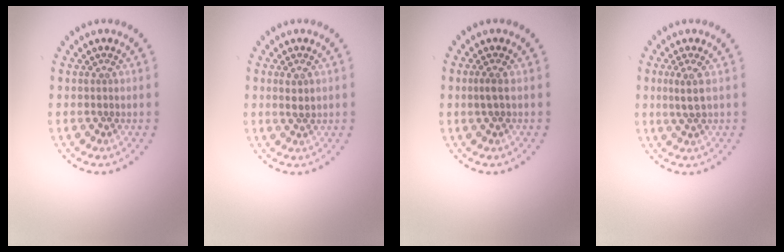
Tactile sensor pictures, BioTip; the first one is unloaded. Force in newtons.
{"total": 1.2, "press": 1.2, "slide": 0.3}
{"total": 0.9, "press": 0.7, "slide": 0.5}
{"total": 1.6, "press": 1.3, "slide": 1.0}